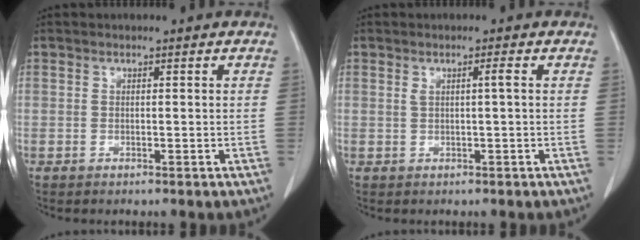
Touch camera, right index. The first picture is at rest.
{"total": 1.5, "force": [0.3, -0.2, 1.5], "torque": [-0.026, 0.001, 0.007]}